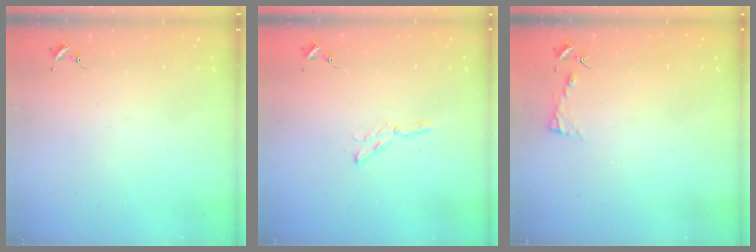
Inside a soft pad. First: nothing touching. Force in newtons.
{"total": 2.9, "press": 2.9, "slide": 0.3}
{"total": 2.8, "press": 2.8, "slide": 0.3}